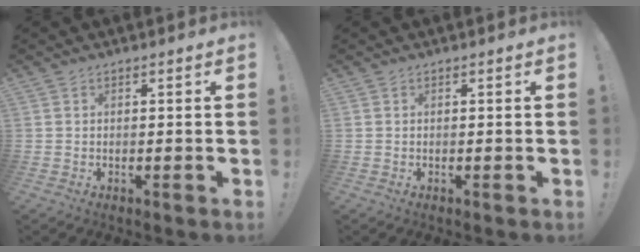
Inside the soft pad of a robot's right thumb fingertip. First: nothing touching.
{"total": 0.0}